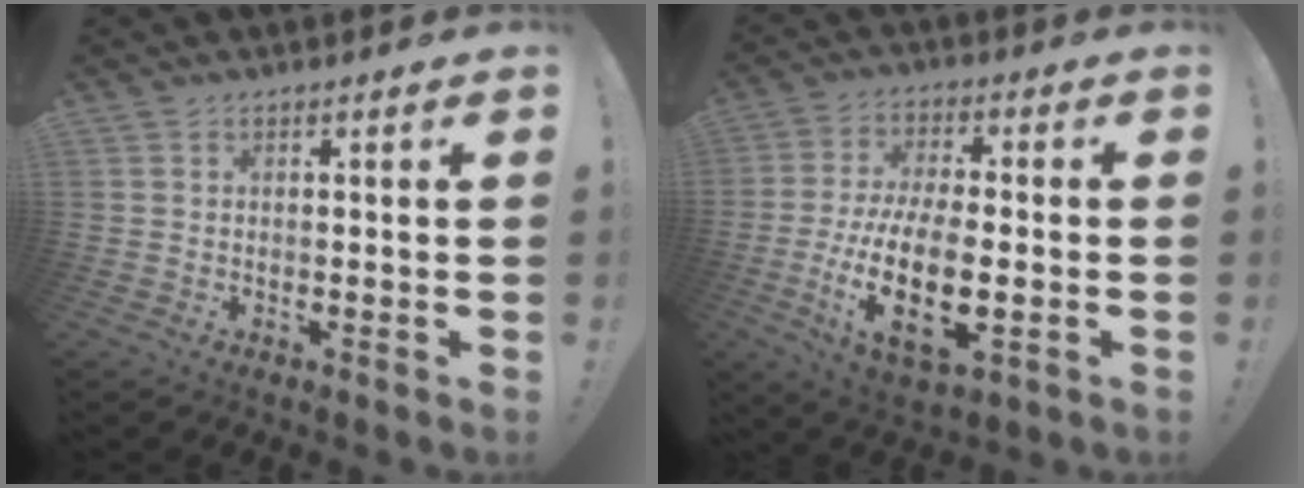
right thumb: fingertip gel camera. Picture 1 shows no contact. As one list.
[{"total": 17.4, "force": [-3.9, 7.3, 15.3], "torque": [-0.295, -0.003, -0.062]}]